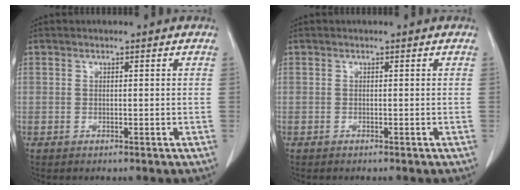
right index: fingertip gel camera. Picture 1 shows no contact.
{"total": 0.0}